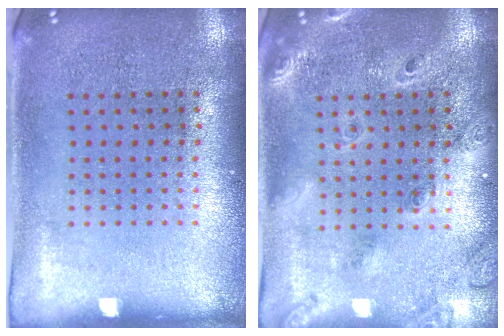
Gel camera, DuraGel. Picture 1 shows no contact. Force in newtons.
{"total": 1.8, "press": 1.7, "slide": 0.7}